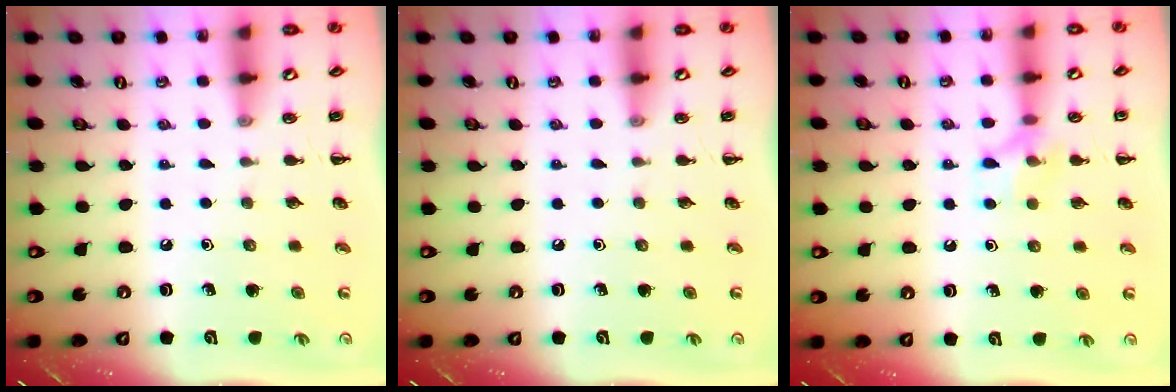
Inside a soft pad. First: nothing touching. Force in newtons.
{"total": 0.0}
{"total": 8.1, "press": 8.0, "slide": 1.2}